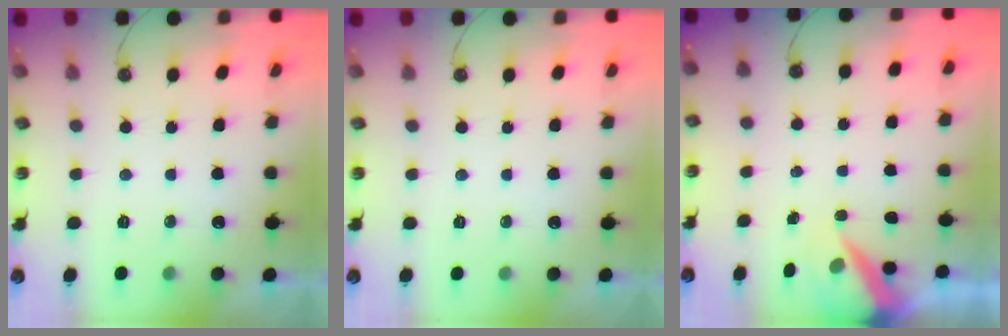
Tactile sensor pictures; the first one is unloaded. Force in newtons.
{"total": 0.0}
{"total": 5.9, "press": 5.8, "slide": 0.6}